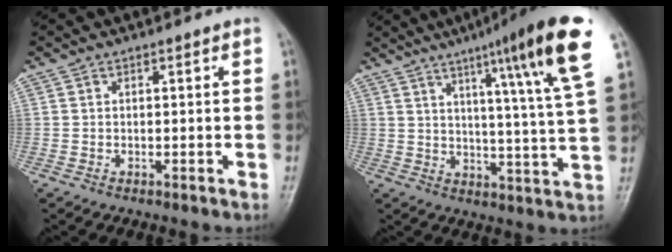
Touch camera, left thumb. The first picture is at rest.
{"total": 18.4, "force": [9.6, 0.5, 15.7], "torque": [-0.214, -0.038, 0.127]}